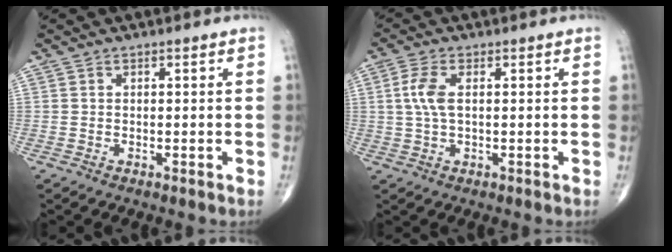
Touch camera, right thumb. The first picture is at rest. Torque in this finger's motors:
{"motor_torque": [-0.33, 0.30, -0.32, -0.16, 0.00]}